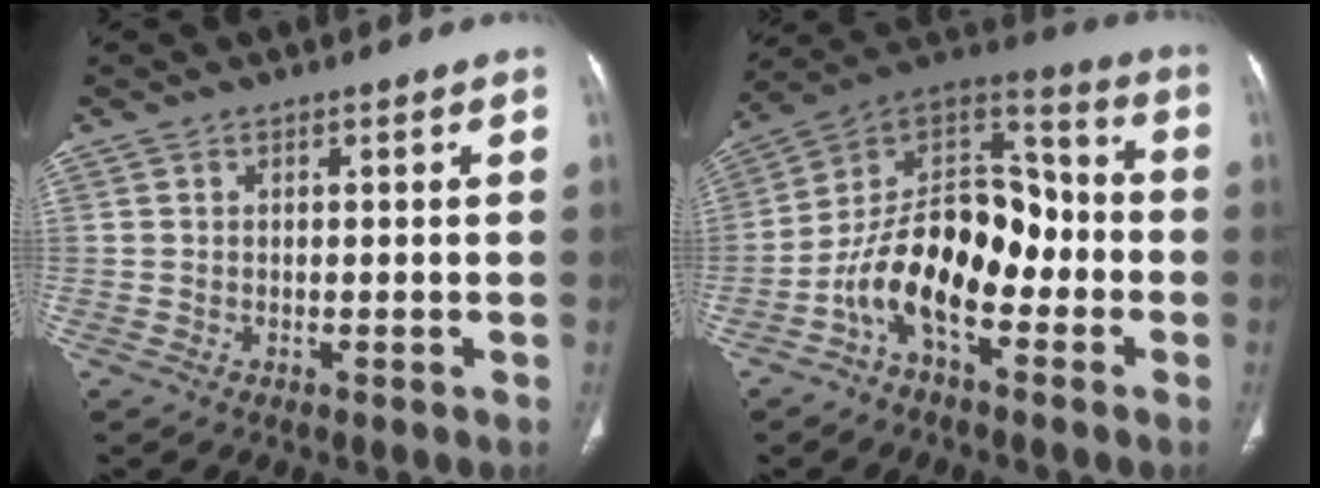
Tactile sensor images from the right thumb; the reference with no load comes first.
{"total": 17.2, "force": [-5.7, 9.7, 13.1], "torque": [-0.193, 0.076, -0.107]}